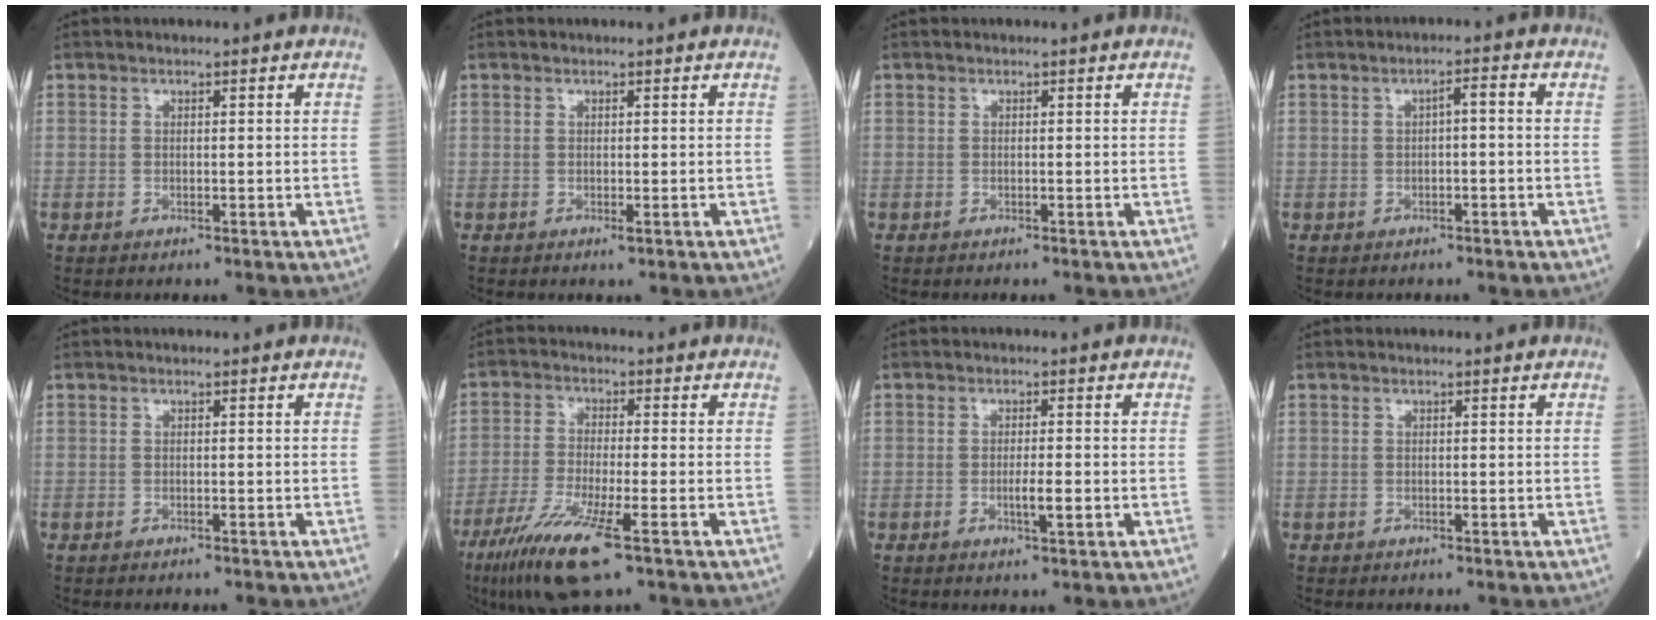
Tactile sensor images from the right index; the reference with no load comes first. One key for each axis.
{"total": 1.0, "fx": -0.2, "fy": 0.2, "fz": 0.9, "tx": -0.019, "ty": -0.005, "tz": 0.000}
{"total": 0.0}
{"total": 2.3, "fx": 0.0, "fy": 0.6, "fz": 2.2, "tx": -0.041, "ty": 0.013, "tz": 0.001}
{"total": 1.5, "fx": -1.3, "fy": 0.3, "fz": 0.6, "tx": -0.016, "ty": -0.005, "tz": -0.015}
{"total": 11.1, "fx": -6.4, "fy": 1.1, "fz": 9.0, "tx": -0.182, "ty": -0.033, "tz": -0.114}
{"total": 3.0, "fx": -0.8, "fy": 0.4, "fz": 2.8, "tx": -0.052, "ty": -0.002, "tz": -0.012}
{"total": 0.0}